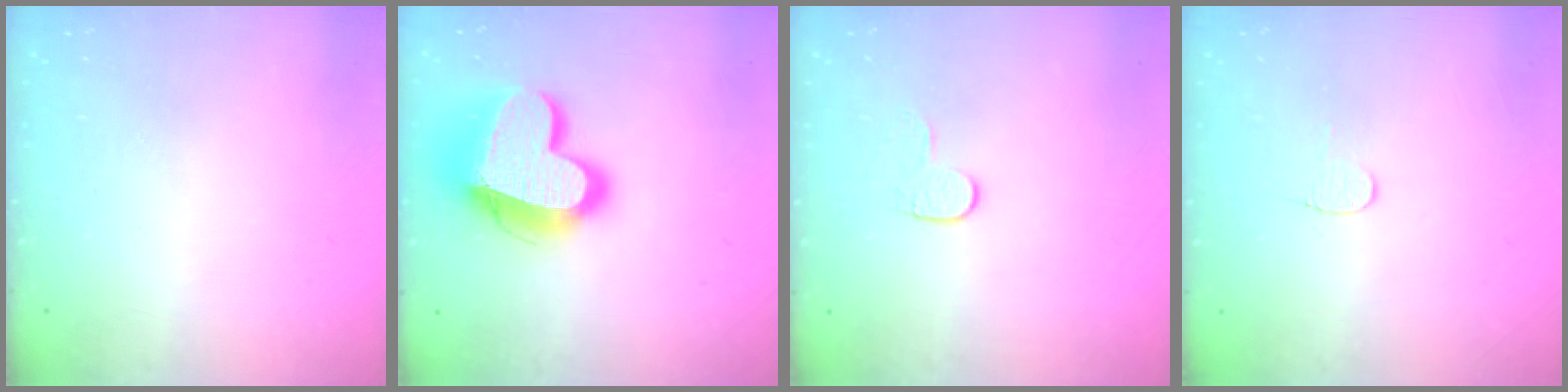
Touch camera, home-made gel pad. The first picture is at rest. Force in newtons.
{"total": 19.4, "press": 19.3, "slide": 1.7}
{"total": 4.3, "press": 4.3, "slide": 0.5}
{"total": 3.9, "press": 3.9, "slide": 0.2}